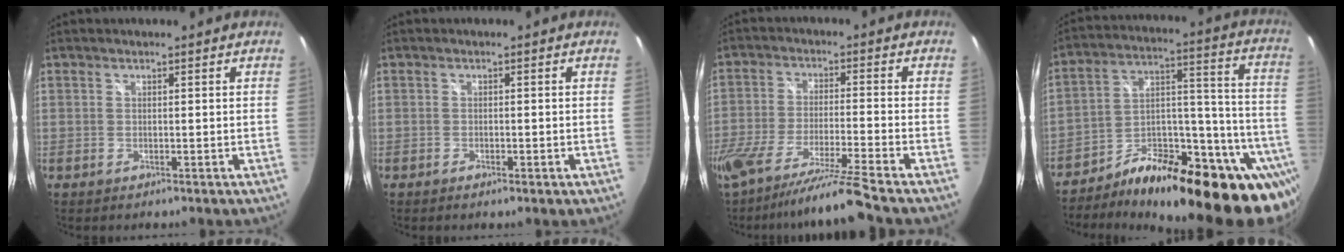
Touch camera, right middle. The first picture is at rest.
{"total": 1.5, "force": [-0.9, 0.5, 1.2], "torque": [-0.018, -0.003, -0.014]}
{"total": 14.2, "force": [-12.1, -2.2, 7.1], "torque": [-0.141, -0.039, -0.211]}
{"total": 30.4, "force": [-21.2, 11.2, 18.6], "torque": [-0.229, 0.035, -0.306]}